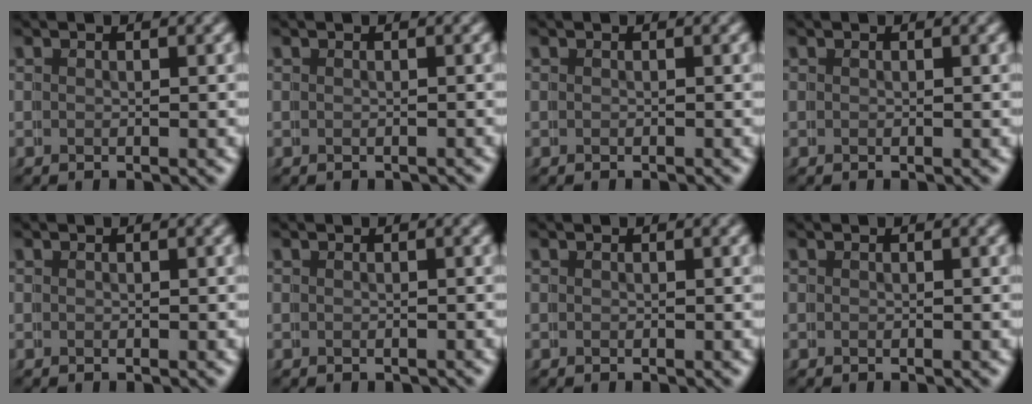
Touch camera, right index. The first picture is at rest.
{"total": 0.7, "force": [-0.1, -0.1, -0.6], "torque": [0.008, 0.002, -0.001]}
{"total": 0.0}
{"total": 0.0}
{"total": 0.0}
{"total": 0.5, "force": [0.0, 0.0, -0.5], "torque": [0.005, 0.001, 0.001]}
{"total": 0.0}
{"total": 0.0}